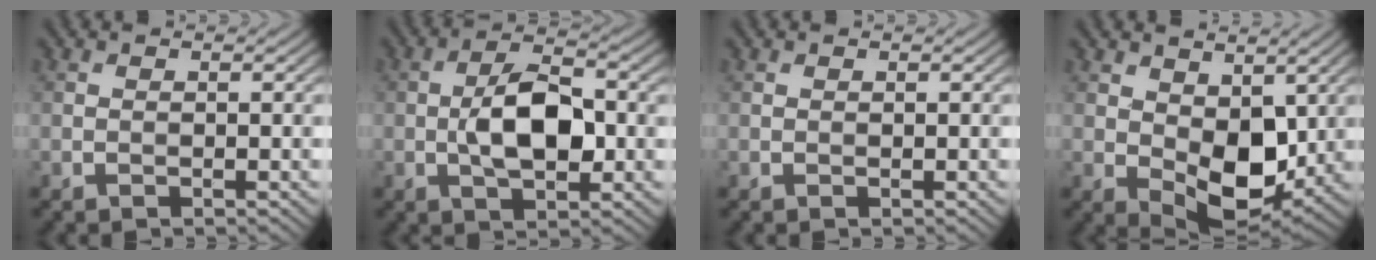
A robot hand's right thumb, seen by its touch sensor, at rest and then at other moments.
{"total": 7.8, "force": [-0.6, 3.6, 6.9], "torque": [-0.128, 0.006, -0.016]}
{"total": 0.0}
{"total": 8.9, "force": [1.0, 5.5, 6.9], "torque": [-0.125, -0.015, 0.021]}